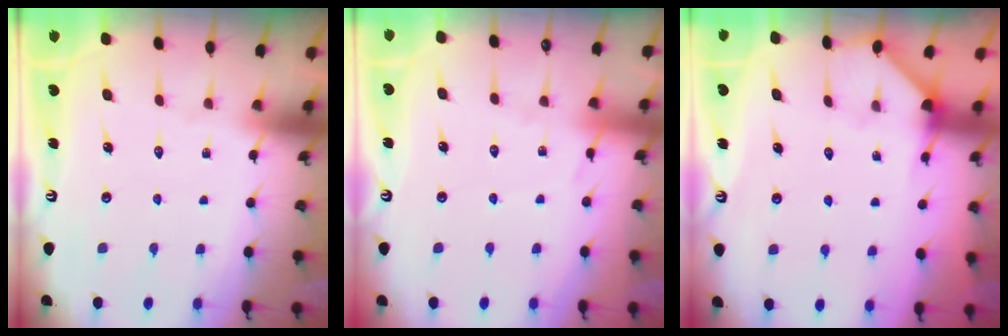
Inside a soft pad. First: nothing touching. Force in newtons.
{"total": 3.8, "press": 3.8, "slide": 0.5}
{"total": 2.9, "press": 2.9, "slide": 0.2}